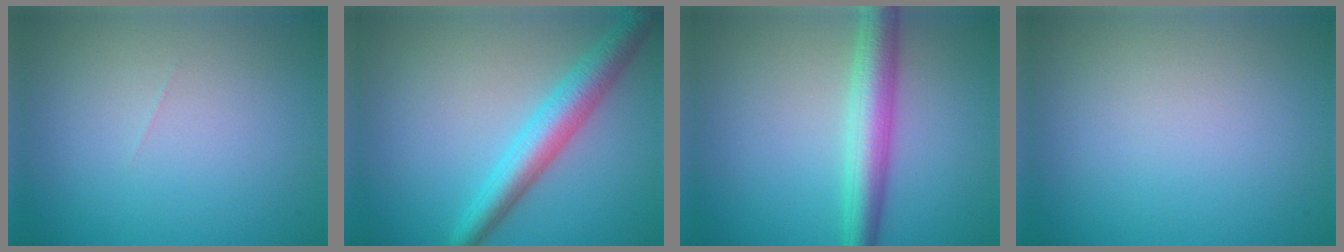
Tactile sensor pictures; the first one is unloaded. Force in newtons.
{"total": 4.7, "press": 4.7, "slide": 0.2}
{"total": 4.7, "press": 4.7, "slide": 0.1}
{"total": 0.0}